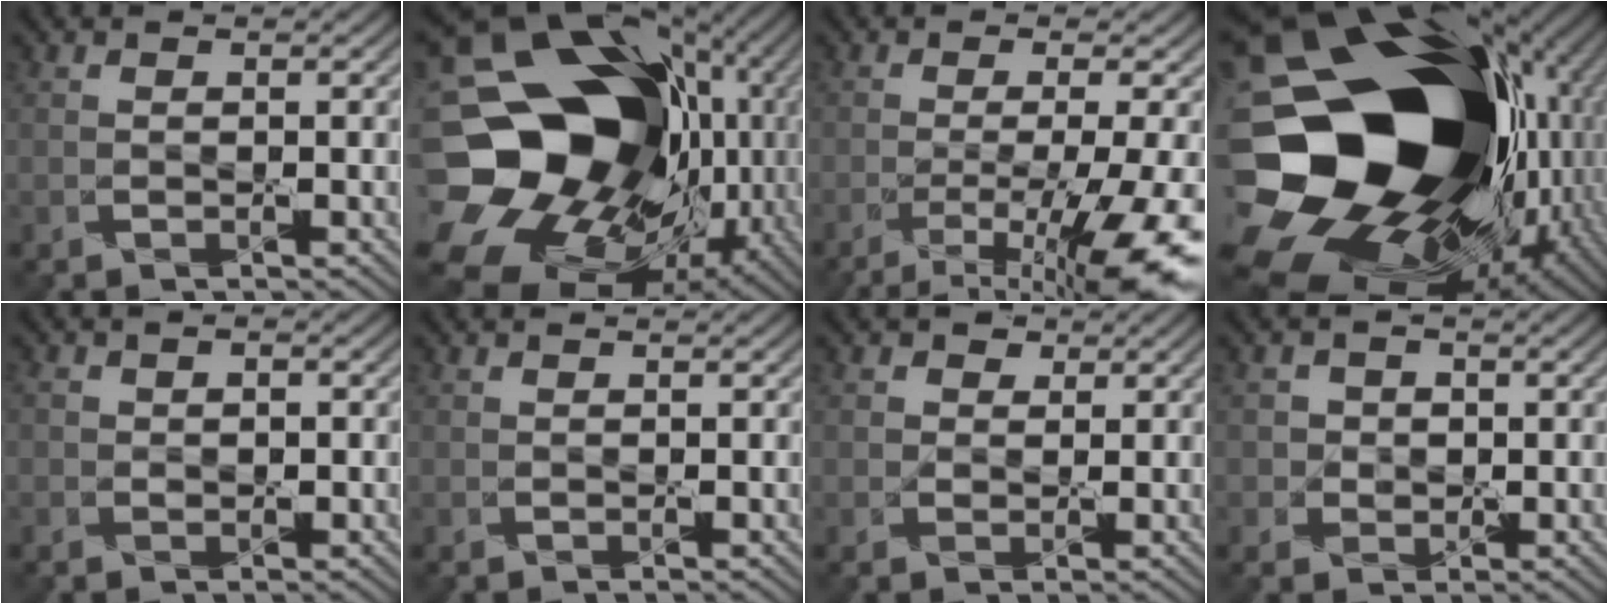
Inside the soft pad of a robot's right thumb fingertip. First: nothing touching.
{"total": 24.2, "force": [-1.7, 20.1, 13.4], "torque": [-0.297, -0.055, -0.041]}
{"total": 11.5, "force": [-5.7, 2.4, 9.7], "torque": [-0.170, -0.010, -0.087]}
{"total": 24.3, "force": [-1.9, 18.6, 15.5], "torque": [-0.278, -0.083, -0.066]}
{"total": 1.5, "force": [-0.3, 1.4, 0.6], "torque": [-0.006, 0.005, -0.006]}
{"total": 0.0}
{"total": 1.8, "force": [0.9, 1.6, 0.1], "torque": [-0.003, 0.004, 0.008]}
{"total": 2.5, "force": [0.2, 2.5, 0.3], "torque": [-0.005, 0.006, -0.006]}